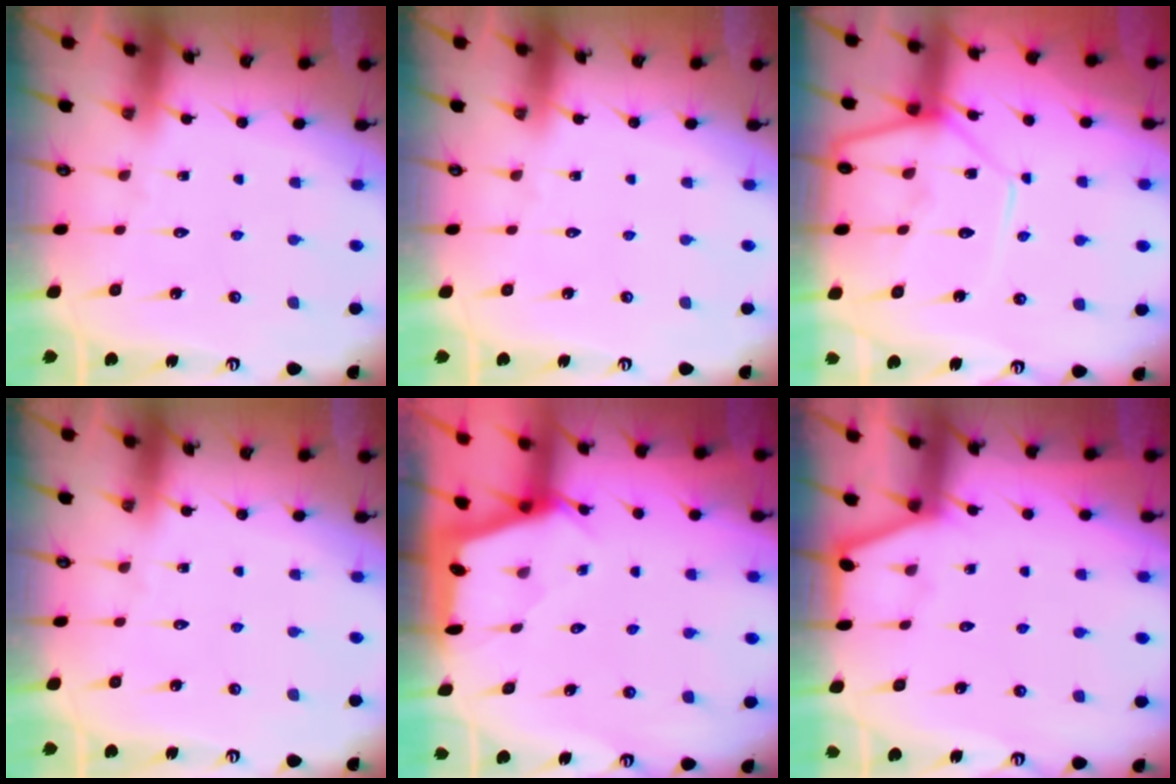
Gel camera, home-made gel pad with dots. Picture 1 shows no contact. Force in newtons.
{"total": 0.0}
{"total": 11.4, "press": 11.4, "slide": 1.1}
{"total": 0.0}
{"total": 2.3, "press": 2.3, "slide": 0.3}
{"total": 2.3, "press": 2.3, "slide": 0.2}